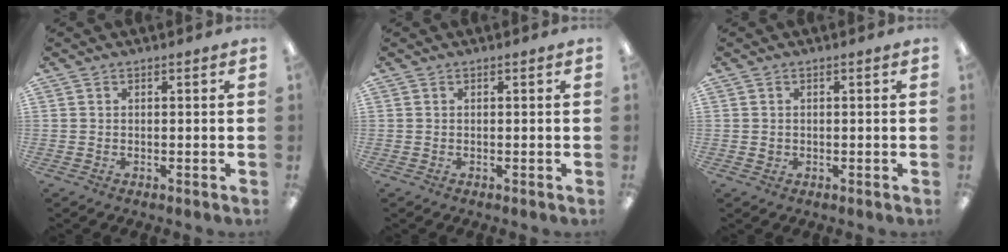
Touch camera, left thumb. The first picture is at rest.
{"total": 0.0}
{"total": 0.9, "force": [-0.1, 0.8, 0.3], "torque": [-0.007, 0.004, -0.004]}